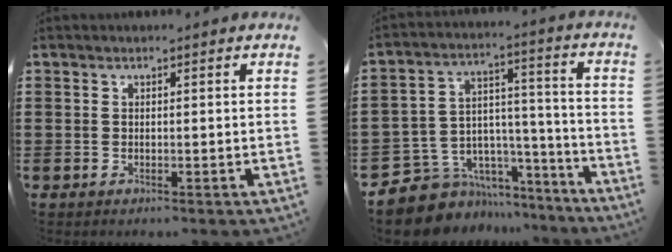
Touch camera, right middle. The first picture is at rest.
{"total": 8.7, "force": [-7.0, 5.0, 1.1], "torque": [-0.042, 0.012, -0.132]}